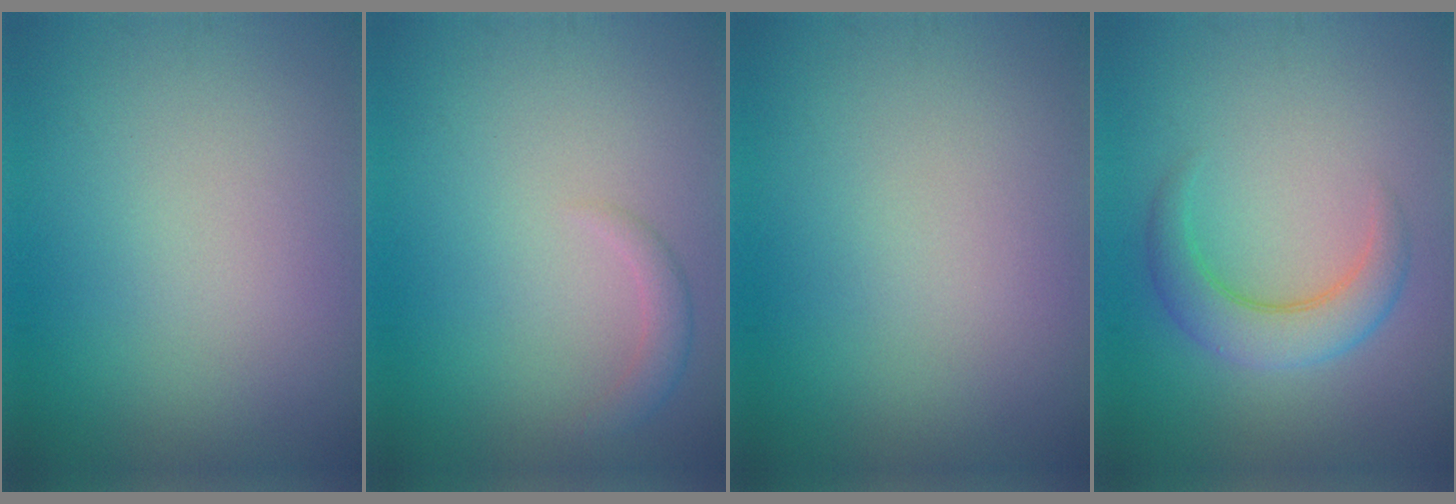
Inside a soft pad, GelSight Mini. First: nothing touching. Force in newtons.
{"total": 1.4, "press": 1.4, "slide": 0.1}
{"total": 0.0}
{"total": 3.9, "press": 3.9, "slide": 0.2}